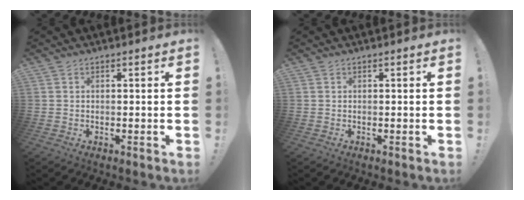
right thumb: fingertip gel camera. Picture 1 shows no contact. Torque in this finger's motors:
{"motor_torque": [-0.02, 0.00, 0.02, -0.01, 0.00]}